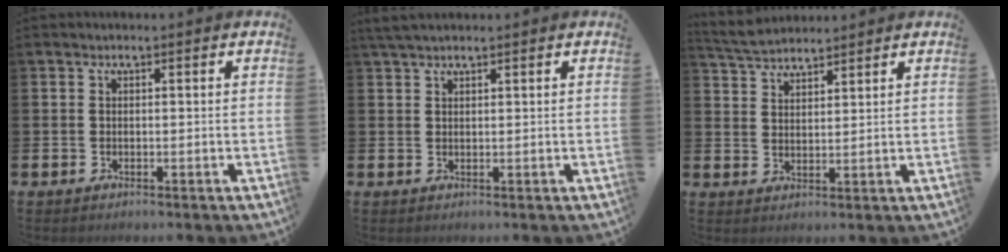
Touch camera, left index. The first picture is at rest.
{"total": 2.5, "force": [2.1, 0.6, 1.1], "torque": [-0.019, 0.002, 0.037]}
{"total": 4.5, "force": [4.4, 0.7, 0.6], "torque": [-0.017, -0.020, 0.079]}